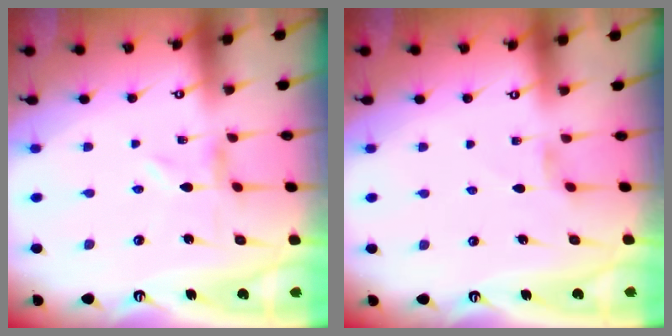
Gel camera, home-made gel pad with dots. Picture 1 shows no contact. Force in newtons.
{"total": 0.9, "press": 0.8, "slide": 0.4}